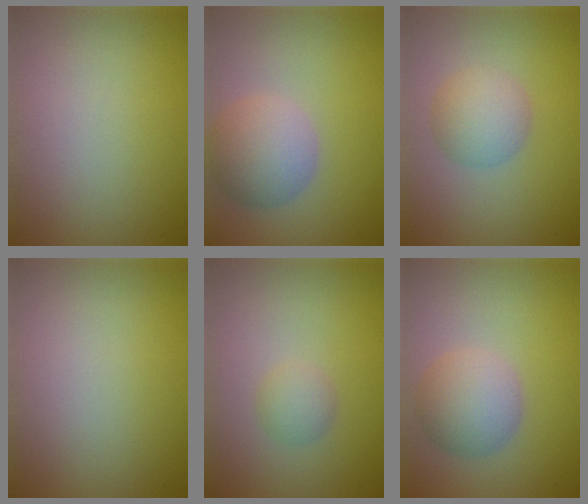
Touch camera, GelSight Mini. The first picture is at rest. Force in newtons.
{"total": 4.7, "press": 4.7, "slide": 0.1}
{"total": 3.3, "press": 3.3, "slide": 0.0}
{"total": 0.0}
{"total": 1.5, "press": 1.5, "slide": 0.0}
{"total": 4.1, "press": 4.1, "slide": 0.2}